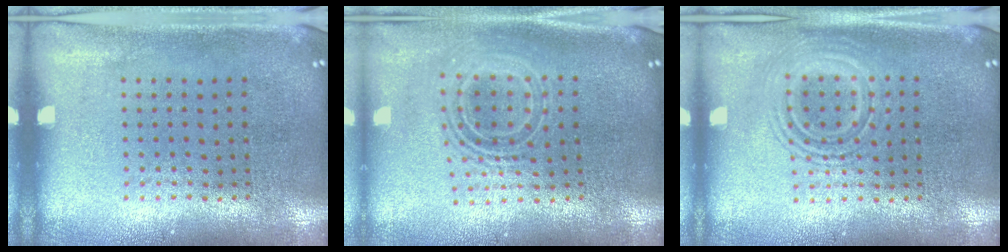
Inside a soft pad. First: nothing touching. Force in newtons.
{"total": 2.0, "press": 1.5, "slide": 1.4}
{"total": 1.6, "press": 1.6, "slide": 0.3}